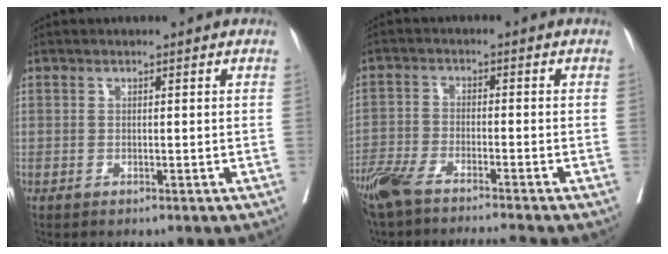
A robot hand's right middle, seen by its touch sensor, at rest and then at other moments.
{"total": 9.5, "force": [-8.1, 0.3, 4.9], "torque": [-0.087, -0.021, -0.142]}